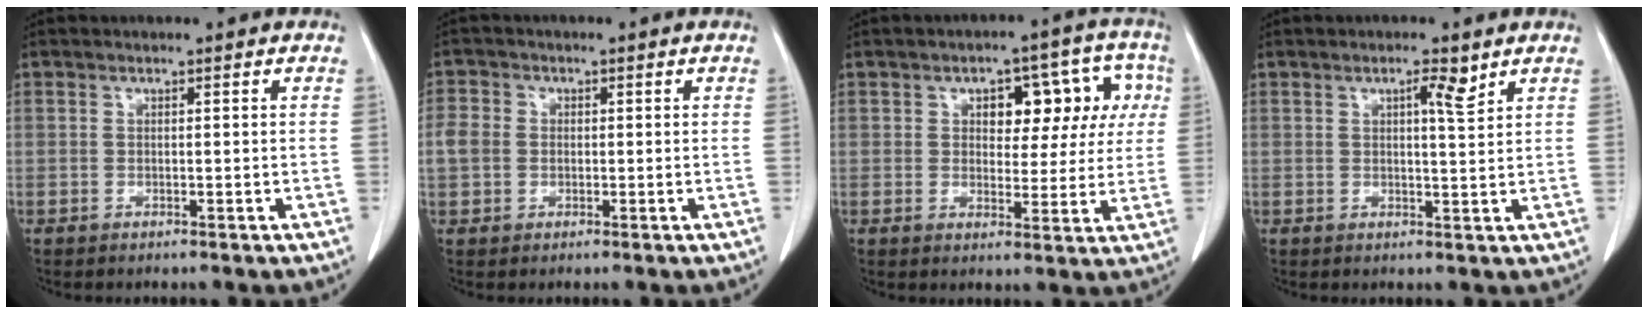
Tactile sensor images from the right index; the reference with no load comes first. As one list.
[{"total": 3.5, "force": [0.0, 3.1, 1.7], "torque": [-0.044, 0.013, -0.004]}, {"total": 9.8, "force": [2.7, 5.5, 7.7], "torque": [-0.078, 0.040, 0.034]}, {"total": 3.0, "force": [1.7, 0.3, 2.4], "torque": [-0.040, -0.002, 0.026]}]